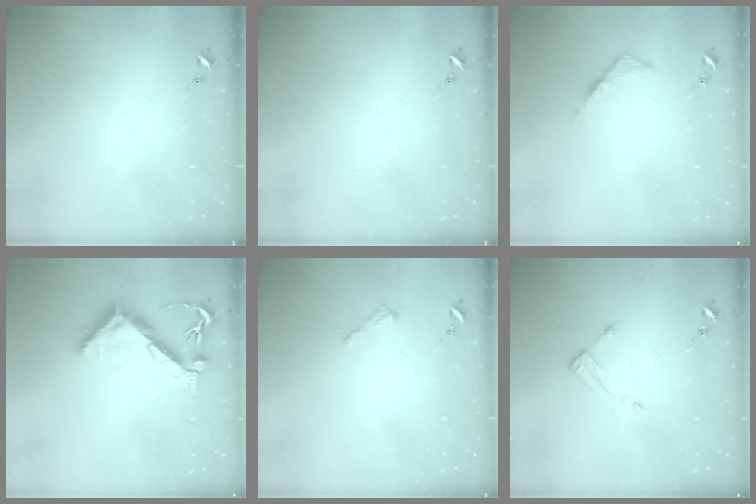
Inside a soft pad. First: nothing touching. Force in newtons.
{"total": 0.0}
{"total": 4.5, "press": 4.5, "slide": 0.4}
{"total": 11.0, "press": 10.9, "slide": 1.1}
{"total": 2.2, "press": 2.2, "slide": 0.3}
{"total": 3.7, "press": 3.6, "slide": 0.4}